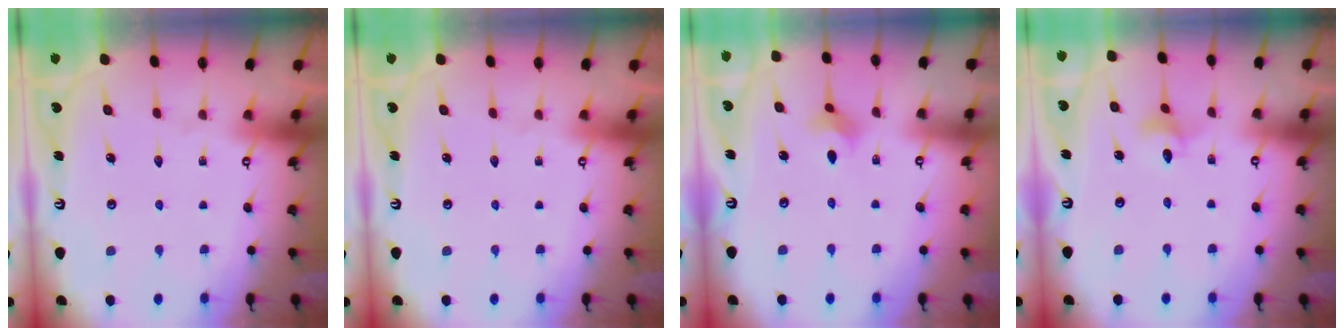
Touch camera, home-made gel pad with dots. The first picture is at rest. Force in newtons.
{"total": 0.0}
{"total": 2.6, "press": 2.6, "slide": 0.5}
{"total": 3.4, "press": 3.4, "slide": 0.5}